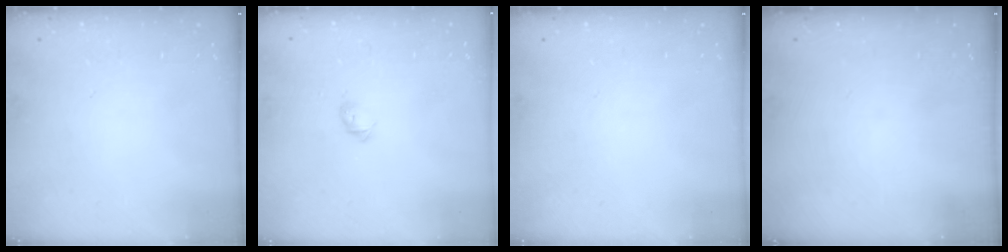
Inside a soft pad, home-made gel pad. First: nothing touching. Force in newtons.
{"total": 4.1, "press": 4.0, "slide": 1.0}
{"total": 0.0}
{"total": 0.0}